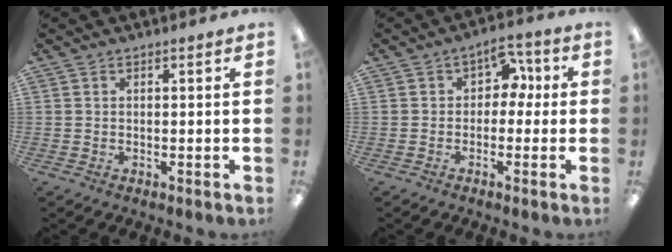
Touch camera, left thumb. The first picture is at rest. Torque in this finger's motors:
{"motor_torque": [0.07, 0.04, -0.05, -0.11, -0.08]}